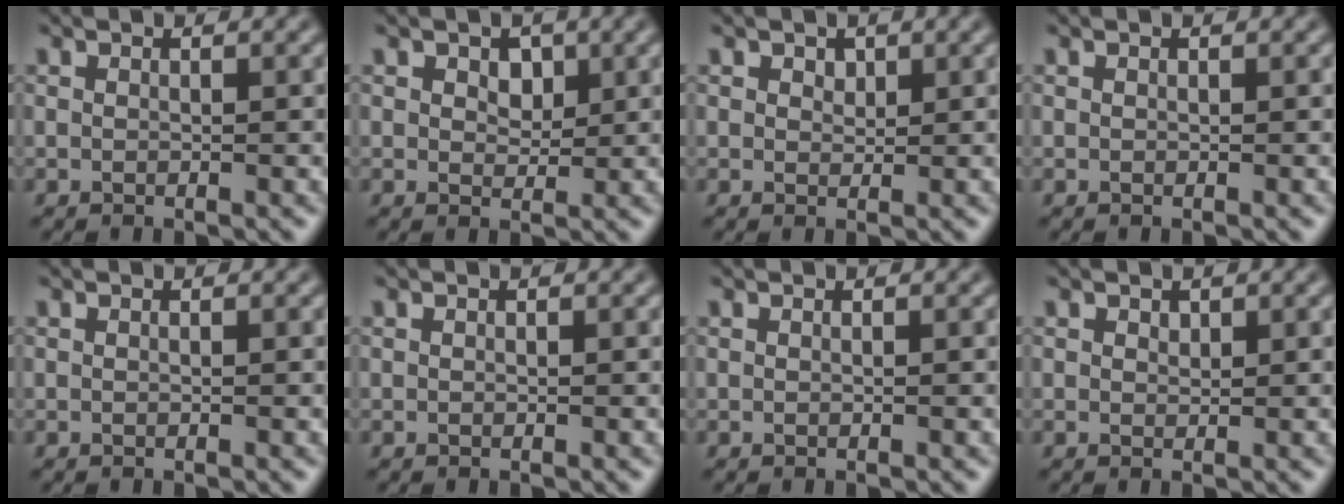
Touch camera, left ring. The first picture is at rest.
{"total": 1.8, "force": [0.7, 1.3, 1.1], "torque": [-0.019, -0.002, 0.009]}
{"total": 1.0, "force": [0.6, 0.7, 0.4], "torque": [-0.007, -0.002, 0.010]}
{"total": 0.0}
{"total": 0.0}
{"total": 0.0}
{"total": 0.0}
{"total": 0.6, "force": [0.4, 0.4, 0.2], "torque": [-0.006, -0.003, 0.008]}